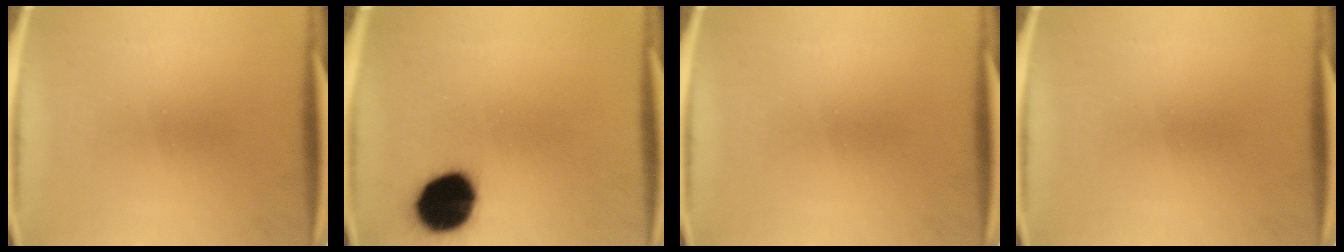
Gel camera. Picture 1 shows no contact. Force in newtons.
{"total": 14.7}
{"total": 0.0}
{"total": 0.0}